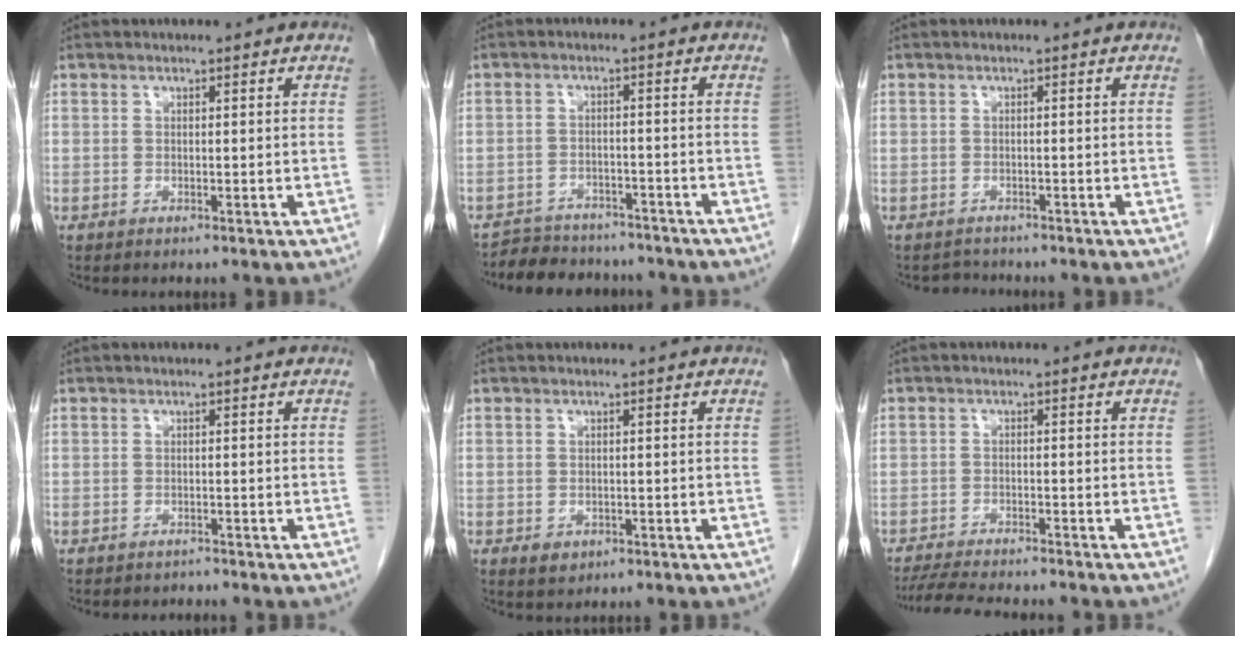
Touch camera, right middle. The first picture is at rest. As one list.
[{"total": 8.5, "force": [-7.7, 3.4, 1.1], "torque": [-0.011, 0.015, -0.103]}, {"total": 1.6, "force": [-1.5, 0.4, -0.5], "torque": [0.007, -0.005, -0.023]}, {"total": 1.2, "force": [-1.1, 0.3, -0.4], "torque": [0.005, -0.003, -0.017]}, {"total": 1.7, "force": [-0.8, 1.3, 0.8], "torque": [-0.012, 0.002, -0.001]}, {"total": 9.7, "force": [-8.8, 1.0, 4.0], "torque": [-0.062, -0.013, -0.135]}]